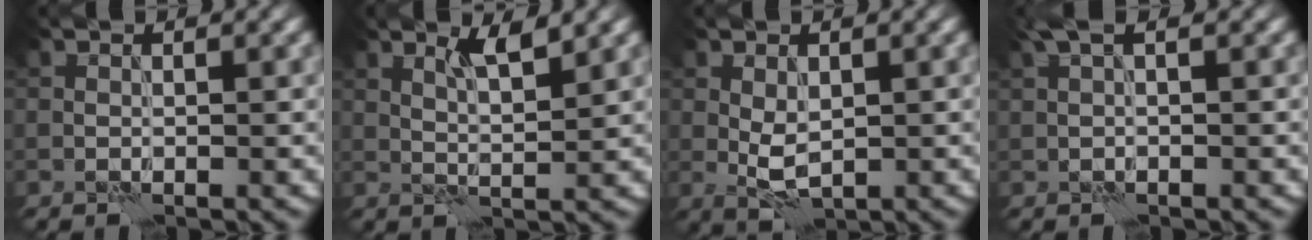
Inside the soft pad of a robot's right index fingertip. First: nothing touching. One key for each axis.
{"total": 2.6, "fx": 1.6, "fy": 0.3, "fz": 2.0, "tx": -0.038, "ty": -0.001, "tz": 0.028}
{"total": 2.7, "fx": 0.2, "fy": 1.5, "fz": 2.2, "tx": -0.046, "ty": -0.001, "tz": 0.008}
{"total": 1.8, "fx": 0.8, "fy": 0.3, "fz": 1.6, "tx": -0.033, "ty": 0.008, "tz": 0.014}